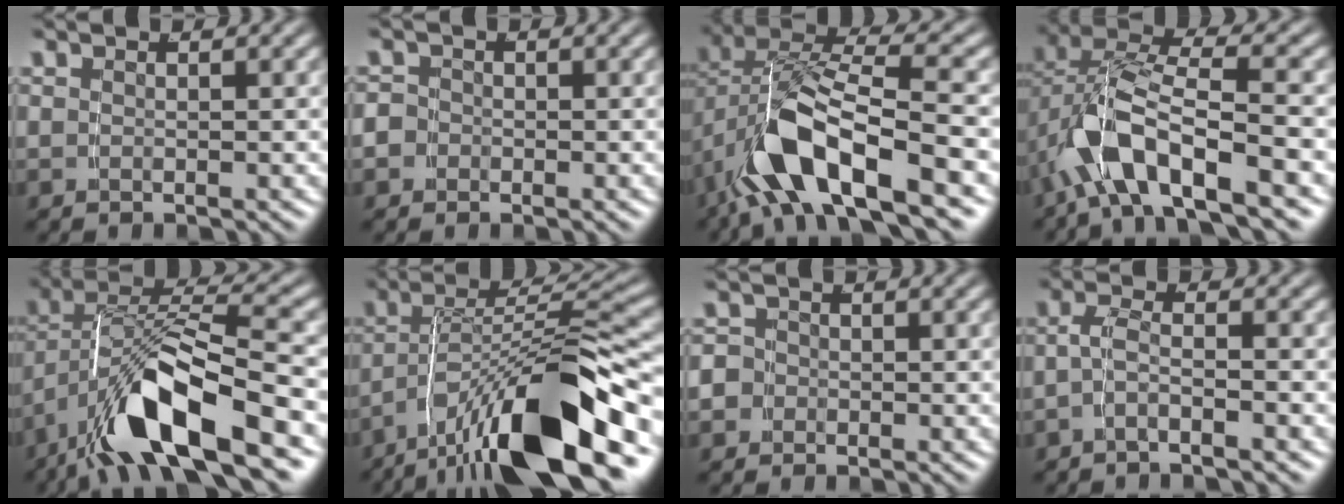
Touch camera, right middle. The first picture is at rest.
{"total": 2.3, "force": [-0.9, 2.1, 0.4], "torque": [-0.017, -0.010, -0.017]}
{"total": 9.0, "force": [-2.0, 4.6, 7.5], "torque": [-0.166, -0.015, -0.026]}
{"total": 7.3, "force": [-1.9, 3.9, 5.8], "torque": [-0.141, -0.011, -0.024]}
{"total": 8.1, "force": [-2.9, 3.1, 6.9], "torque": [-0.125, -0.006, -0.043]}
{"total": 10.4, "force": [-5.1, 3.1, 8.5], "torque": [-0.127, -0.002, -0.073]}
{"total": 3.2, "force": [-0.9, 3.0, 0.7], "torque": [-0.025, -0.012, -0.018]}
{"total": 2.1, "force": [-1.4, 0.1, 1.5], "torque": [-0.038, -0.010, -0.023]}